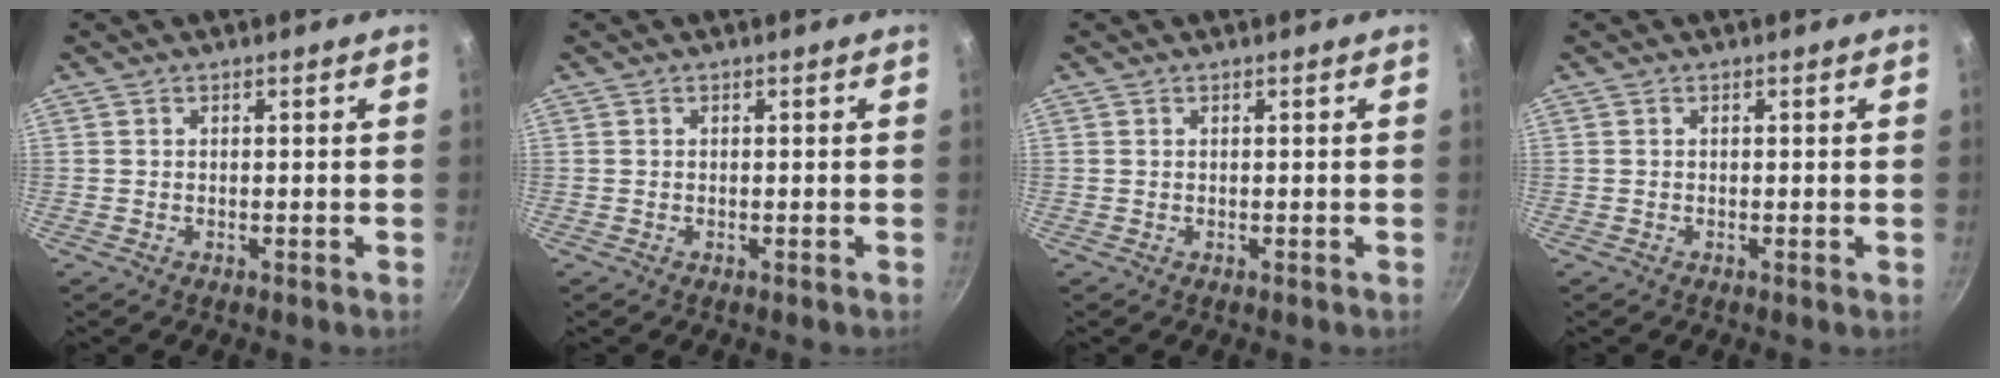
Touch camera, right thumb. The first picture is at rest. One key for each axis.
{"total": 0.0}
{"total": 0.0}
{"total": 0.0}